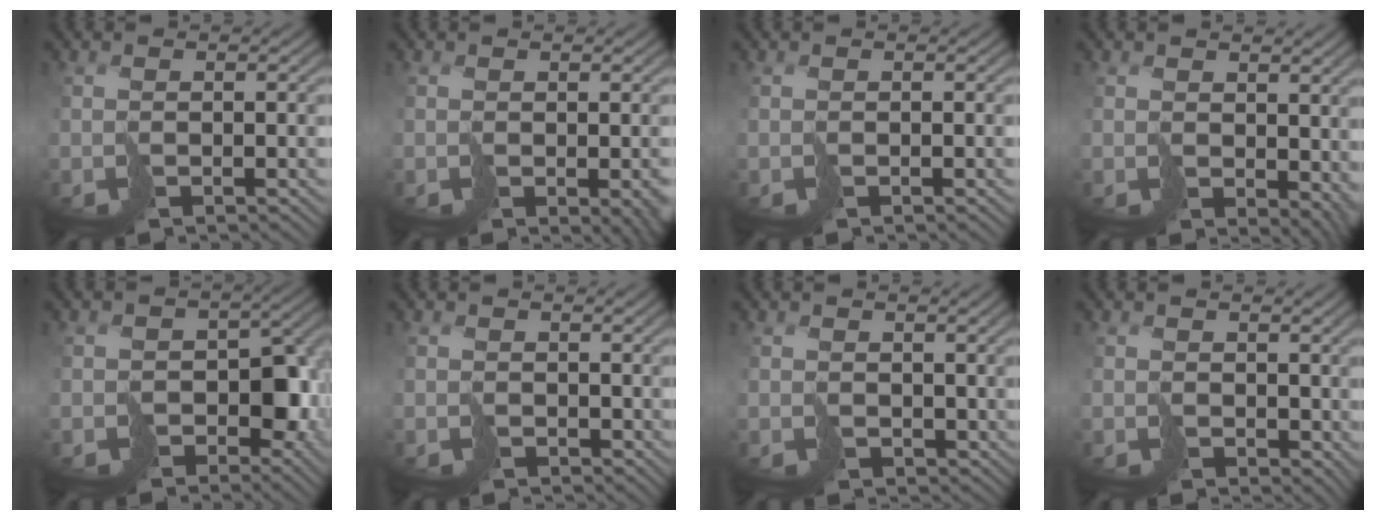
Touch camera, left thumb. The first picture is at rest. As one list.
[{"total": 2.6, "force": [-0.8, 1.3, 2.1], "torque": [-0.027, -0.013, -0.008]}, {"total": 0.0}, {"total": 5.7, "force": [1.1, 4.1, 3.9], "torque": [-0.071, -0.022, 0.031]}, {"total": 7.9, "force": [-1.9, 5.9, 4.9], "torque": [-0.069, -0.011, -0.036]}, {"total": 1.6, "force": [1.0, 1.1, 0.5], "torque": [-0.016, -0.002, 0.019]}, {"total": 2.6, "force": [1.3, 1.9, 1.2], "torque": [-0.036, -0.004, 0.024]}, {"total": 3.4, "force": [1.5, 2.5, 1.8], "torque": [-0.045, -0.010, 0.032]}]